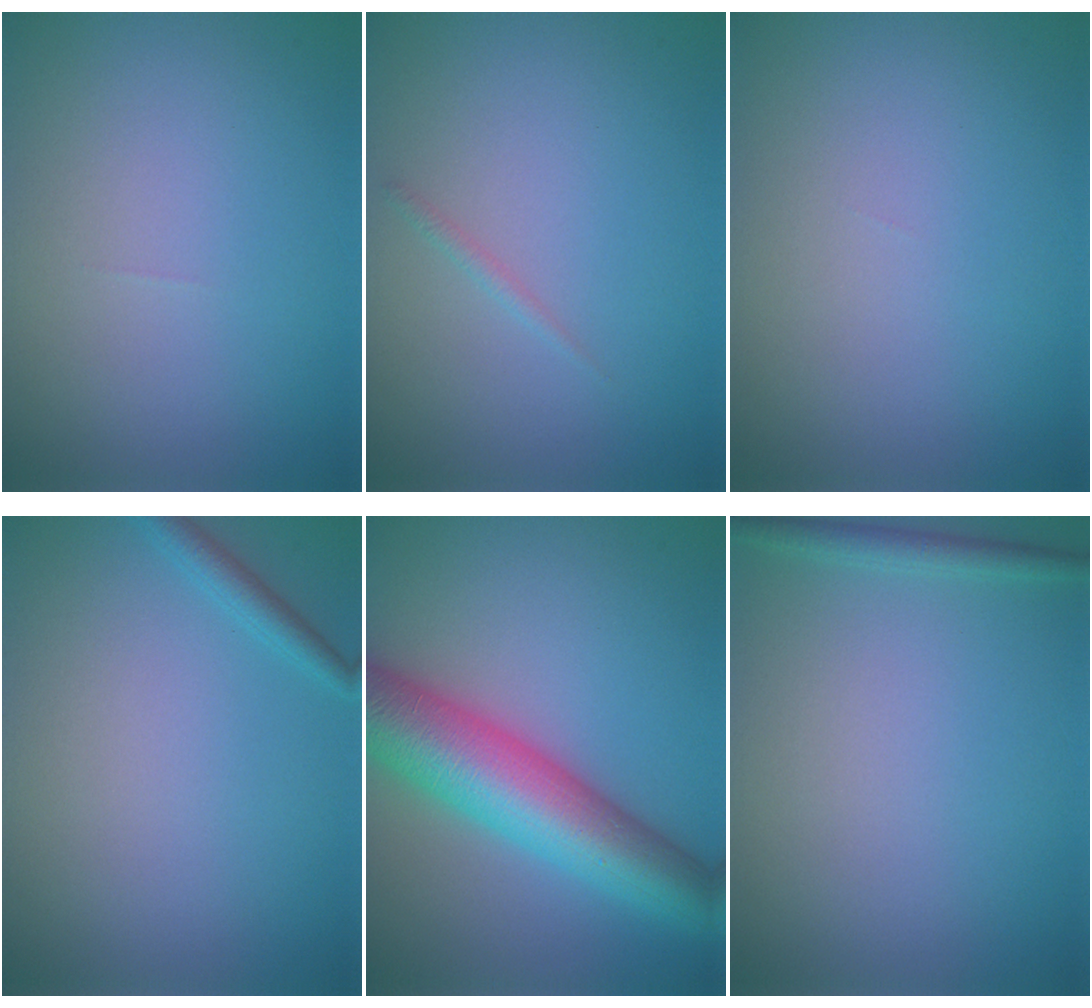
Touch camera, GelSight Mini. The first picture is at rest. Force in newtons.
{"total": 0.6, "press": 0.6, "slide": 0.0}
{"total": 0.0}
{"total": 1.4, "press": 1.4, "slide": 0.1}
{"total": 10.2, "press": 10.2, "slide": 0.2}
{"total": 1.4, "press": 1.4, "slide": 0.1}